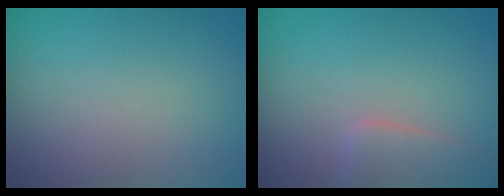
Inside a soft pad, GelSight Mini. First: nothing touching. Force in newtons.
{"total": 2.9, "press": 2.9, "slide": 0.3}